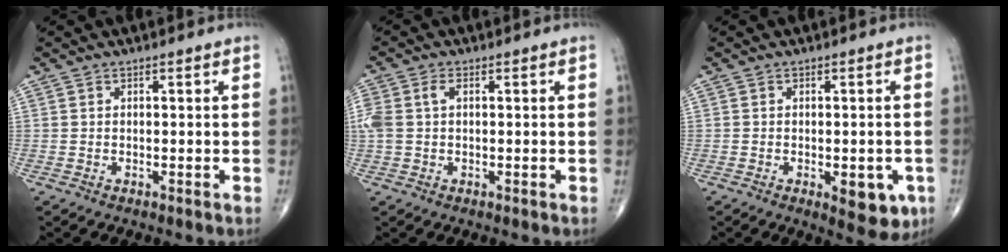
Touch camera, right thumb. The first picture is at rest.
{"total": 4.6, "force": [0.6, 2.9, 3.6], "torque": [-0.110, 0.022, 0.013]}
{"total": 7.0, "force": [-2.4, 3.3, 5.7], "torque": [-0.052, -0.002, -0.022]}